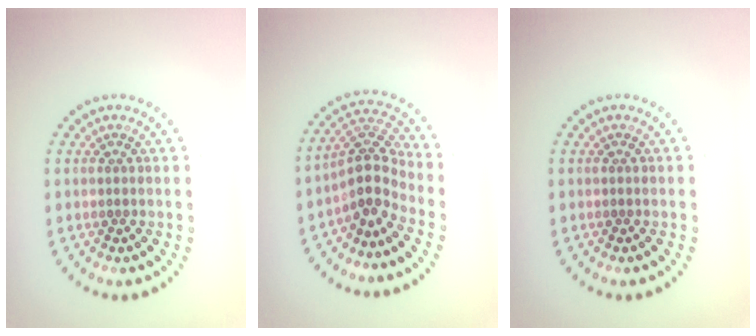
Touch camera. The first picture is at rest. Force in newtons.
{"total": 3.7, "press": 2.8, "slide": 2.5}
{"total": 0.0}